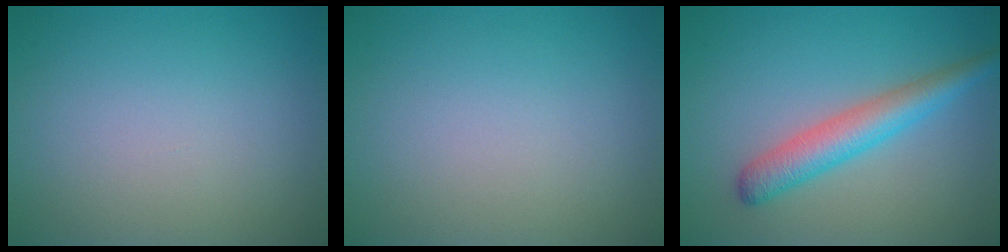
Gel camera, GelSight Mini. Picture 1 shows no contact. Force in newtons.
{"total": 0.0}
{"total": 4.0, "press": 4.0, "slide": 0.1}